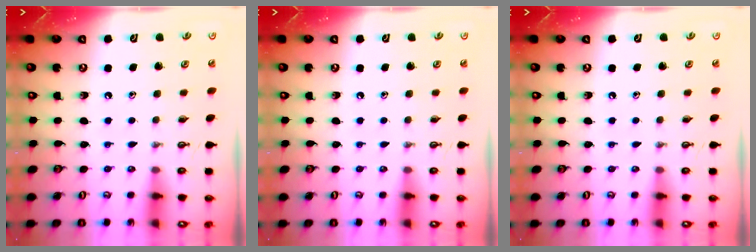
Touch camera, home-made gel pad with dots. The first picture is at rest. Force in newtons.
{"total": 0.0}
{"total": 0.0}